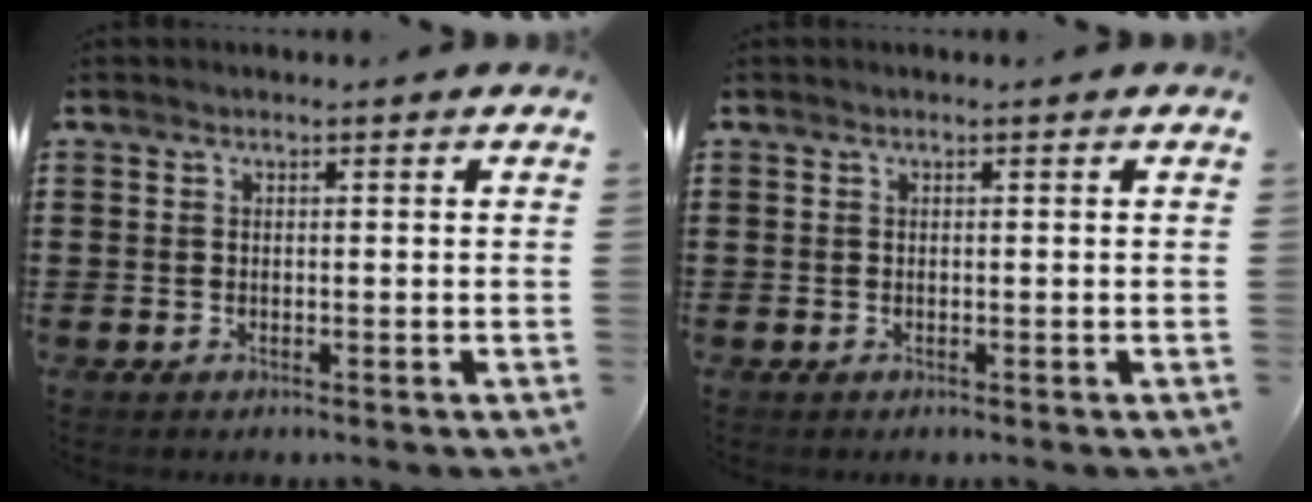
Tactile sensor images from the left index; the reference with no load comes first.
{"total": 0.0}